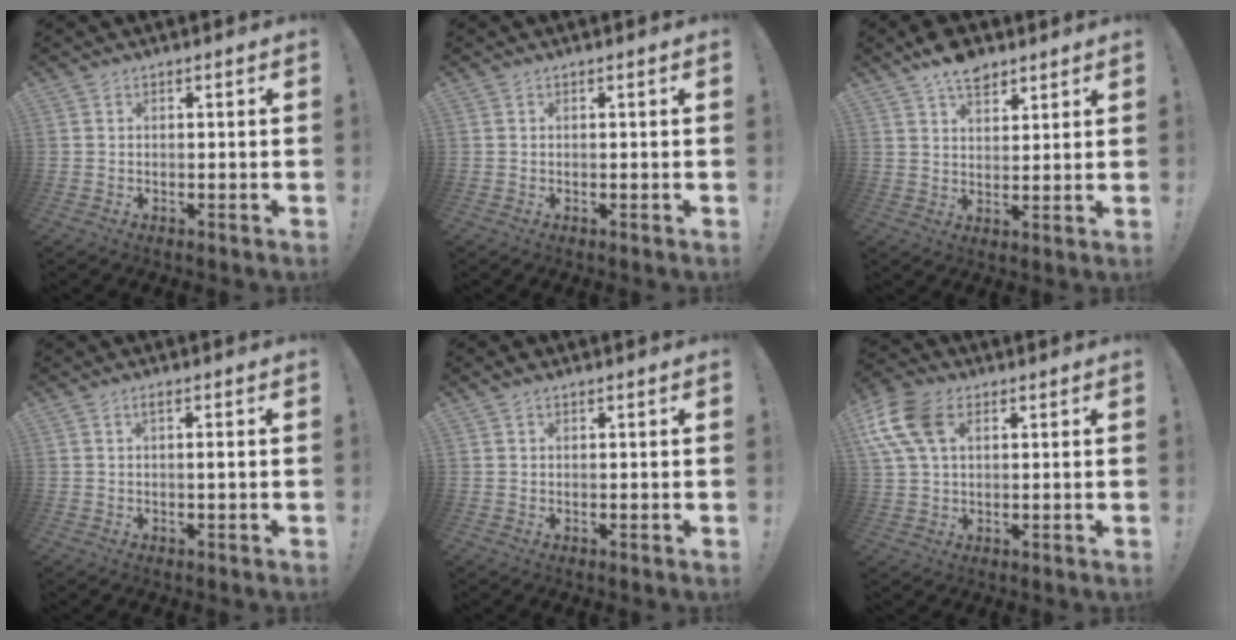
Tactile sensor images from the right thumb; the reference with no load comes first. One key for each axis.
{"total": 0.0}
{"total": 8.4, "fx": 6.2, "fy": 4.0, "fz": 4.1, "tx": -0.060, "ty": -0.035, "tz": 0.114}
{"total": 1.6, "fx": 0.2, "fy": -0.1, "fz": 1.5, "tx": -0.031, "ty": 0.001, "tz": 0.001}
{"total": 0.8, "fx": 0.7, "fy": 0.4, "fz": 0.3, "tx": 0.000, "ty": -0.002, "tz": 0.012}
{"total": 13.0, "fx": 4.6, "fy": 8.1, "fz": 9.2, "tx": -0.197, "ty": -0.007, "tz": 0.088}